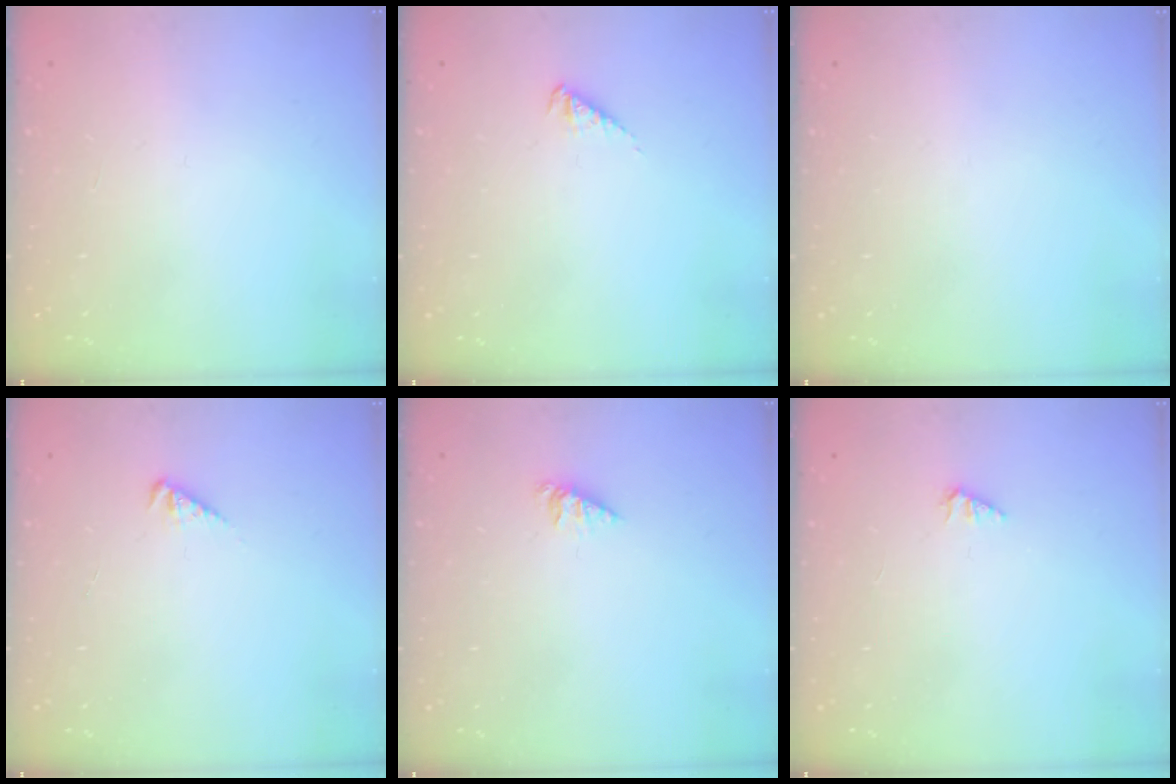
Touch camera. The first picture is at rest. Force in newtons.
{"total": 3.0, "press": 2.9, "slide": 0.5}
{"total": 0.0}
{"total": 1.9, "press": 1.9, "slide": 0.3}
{"total": 1.3, "press": 1.3, "slide": 0.2}
{"total": 1.1, "press": 1.1, "slide": 0.1}